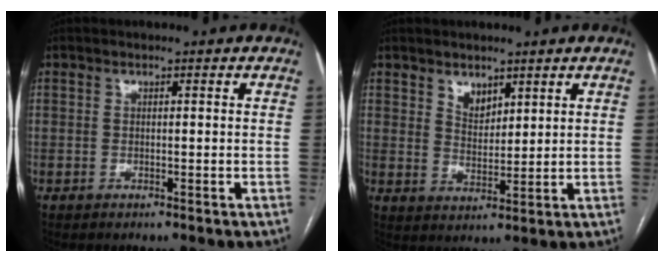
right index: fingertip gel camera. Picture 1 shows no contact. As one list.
[{"total": 3.7, "force": [2.6, 2.1, 1.7], "torque": [-0.030, -0.005, 0.054]}]